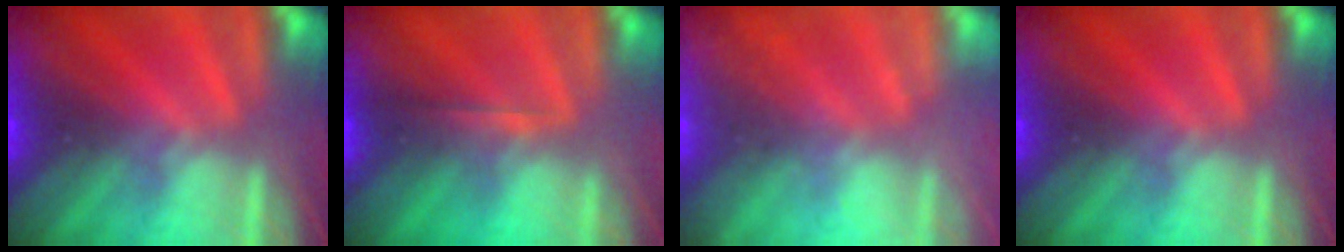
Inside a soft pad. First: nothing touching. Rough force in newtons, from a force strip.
{"total": 1.7}
{"total": 2.4}
{"total": 0.0}